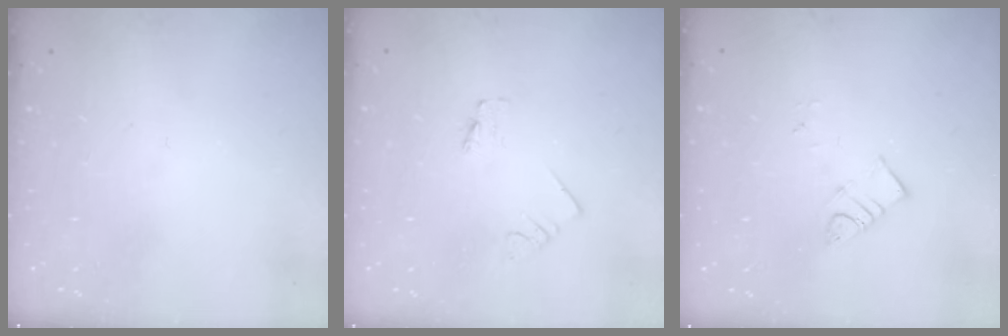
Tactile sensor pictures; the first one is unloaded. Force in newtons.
{"total": 0.0}
{"total": 3.4, "press": 3.4, "slide": 0.2}